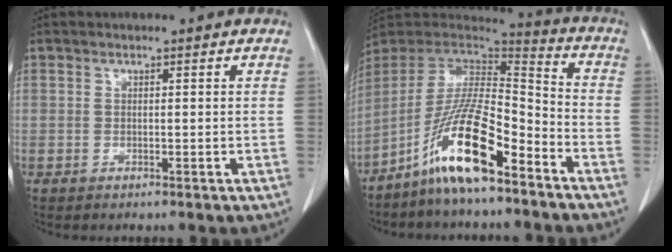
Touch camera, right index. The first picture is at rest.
{"total": 14.5, "force": [-9.2, 2.4, 10.9], "torque": [-0.208, 0.001, -0.169]}